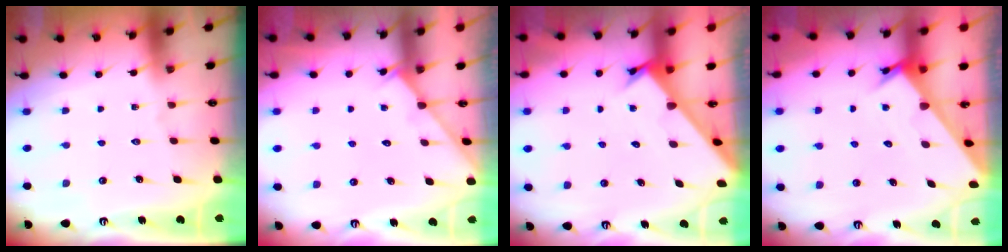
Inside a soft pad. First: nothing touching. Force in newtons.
{"total": 2.3, "press": 2.3, "slide": 0.2}
{"total": 2.2, "press": 2.2, "slide": 0.2}
{"total": 2.3, "press": 2.3, "slide": 0.0}